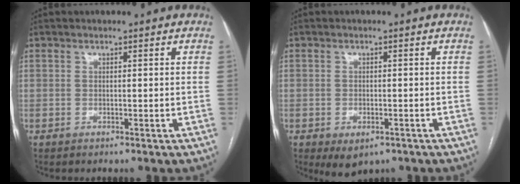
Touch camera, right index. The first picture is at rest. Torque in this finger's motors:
{"motor_torque": [0.90, -1.04, 0.15, 0.00]}